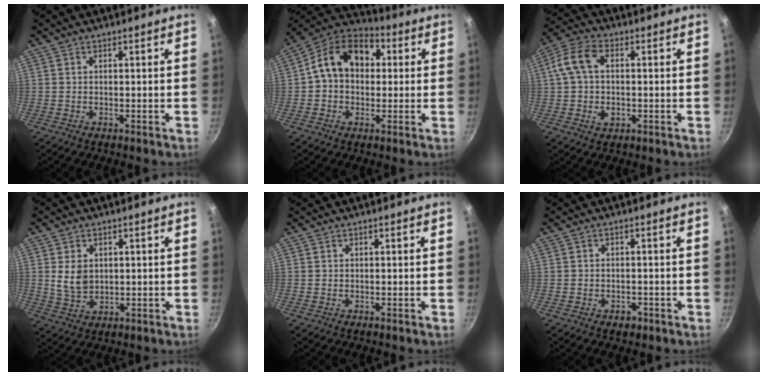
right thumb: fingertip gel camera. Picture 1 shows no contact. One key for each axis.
{"total": 13.9, "fx": 1.7, "fy": 10.2, "fz": 9.3, "tx": -0.129, "ty": 0.034, "tz": 0.016}
{"total": 9.7, "fx": 0.6, "fy": 6.3, "fz": 7.3, "tx": -0.142, "ty": 0.020, "tz": 0.010}
{"total": 5.4, "fx": 1.0, "fy": 4.0, "fz": 3.4, "tx": -0.046, "ty": -0.011, "tz": 0.030}
{"total": 0.0}
{"total": 1.9, "fx": -1.0, "fy": 1.3, "fz": 0.9, "tx": -0.008, "ty": 0.005, "tz": -0.012}